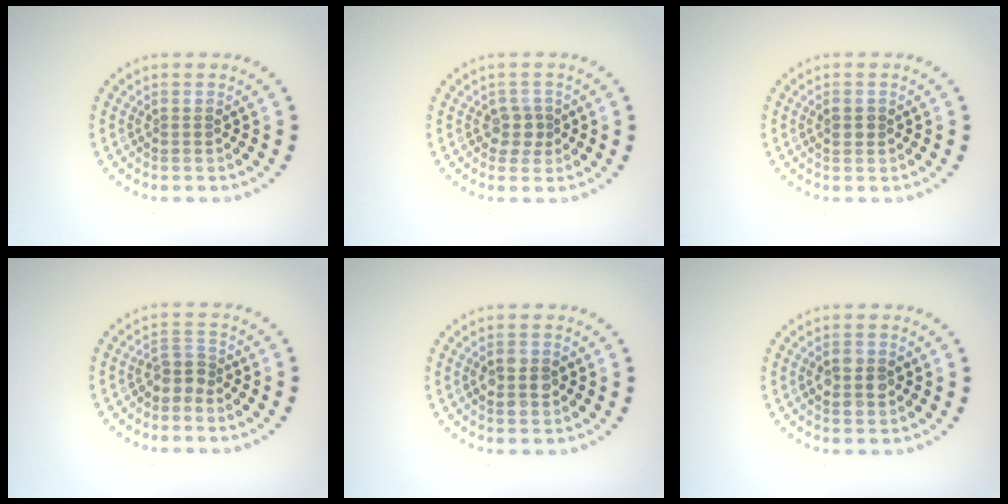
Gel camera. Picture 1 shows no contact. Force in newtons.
{"total": 1.7, "press": 1.4, "slide": 1.0}
{"total": 1.2, "press": 1.2, "slide": 0.1}
{"total": 2.2, "press": 1.7, "slide": 1.3}
{"total": 2.7, "press": 2.7, "slide": 0.1}
{"total": 2.7, "press": 2.7, "slide": 0.1}